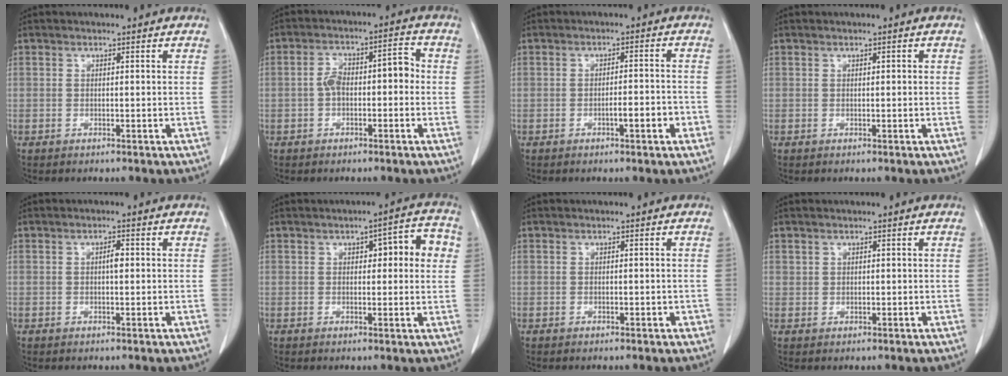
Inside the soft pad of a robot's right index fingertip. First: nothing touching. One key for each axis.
{"total": 6.4, "fx": -0.8, "fy": 3.0, "fz": 5.6, "tx": -0.096, "ty": 0.041, "tz": -0.015}
{"total": 3.7, "fx": -1.7, "fy": 0.6, "fz": 3.2, "tx": -0.042, "ty": 0.003, "tz": -0.027}
{"total": 0.7, "fx": 0.2, "fy": 0.2, "fz": 0.6, "tx": -0.009, "ty": 0.002, "tz": 0.002}
{"total": 1.6, "fx": 0.2, "fy": 0.4, "fz": 1.5, "tx": -0.027, "ty": 0.003, "tz": 0.003}
{"total": 7.1, "fx": 1.8, "fy": 2.2, "fz": 6.5, "tx": -0.074, "ty": 0.026, "tz": 0.018}
{"total": 0.6, "fx": -0.2, "fy": 0.4, "fz": 0.4, "tx": -0.005, "ty": 0.005, "tz": -0.003}
{"total": 0.8, "fx": 0.5, "fy": 0.6, "fz": 0.0, "tx": 0.013, "ty": -0.001, "tz": 0.003}